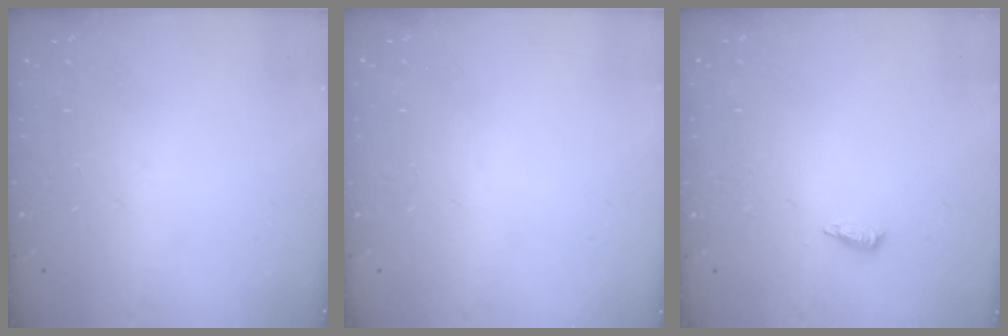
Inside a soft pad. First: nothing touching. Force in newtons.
{"total": 0.9, "press": 0.9, "slide": 0.0}
{"total": 4.9, "press": 4.8, "slide": 1.2}